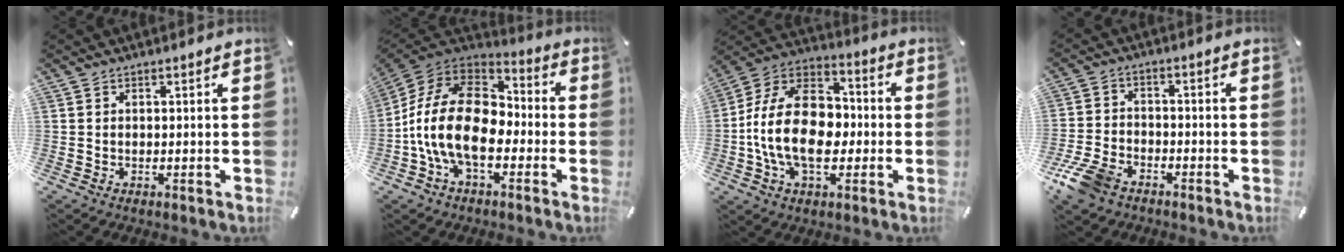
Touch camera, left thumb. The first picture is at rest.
{"total": 18.6, "force": [-5.8, 11.5, 13.5], "torque": [-0.274, 0.033, -0.099]}
{"total": 17.2, "force": [-3.5, 12.0, 11.8], "torque": [-0.254, 0.026, -0.066]}
{"total": 8.9, "force": [-6.2, 4.8, 4.1], "torque": [-0.095, 0.024, -0.120]}